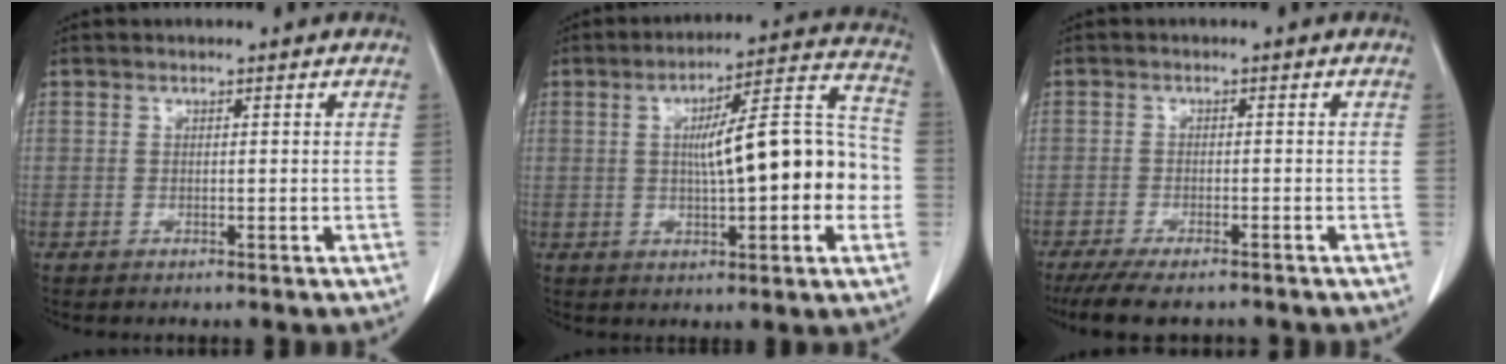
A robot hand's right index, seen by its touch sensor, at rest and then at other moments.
{"total": 16.6, "force": [-0.9, 3.2, 16.3], "torque": [-0.231, 0.035, -0.011]}
{"total": 8.8, "force": [-7.3, 2.1, 4.4], "torque": [-0.064, -0.012, -0.114]}